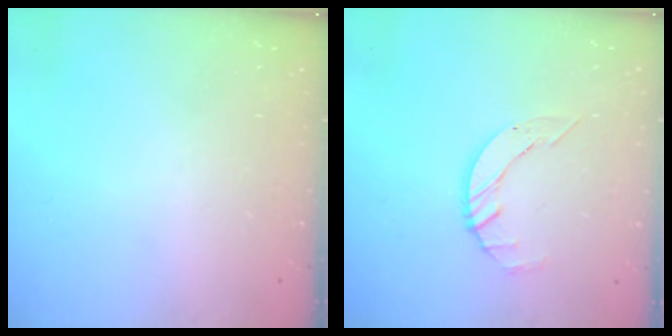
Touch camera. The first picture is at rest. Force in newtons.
{"total": 3.4, "press": 3.4, "slide": 0.4}